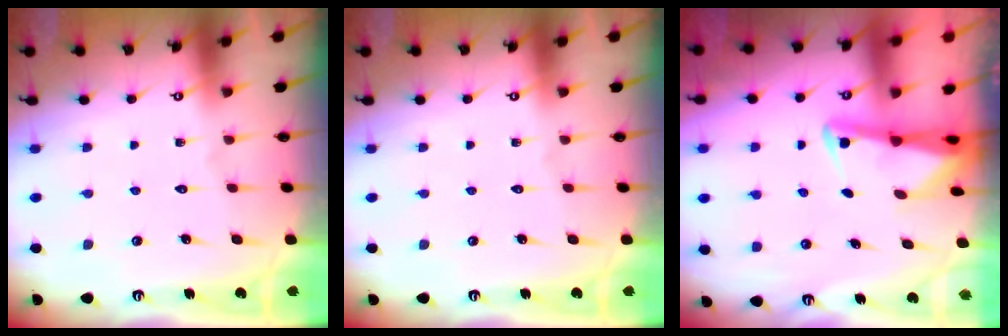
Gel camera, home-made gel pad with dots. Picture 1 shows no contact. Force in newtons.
{"total": 0.0}
{"total": 2.5, "press": 2.5, "slide": 0.2}